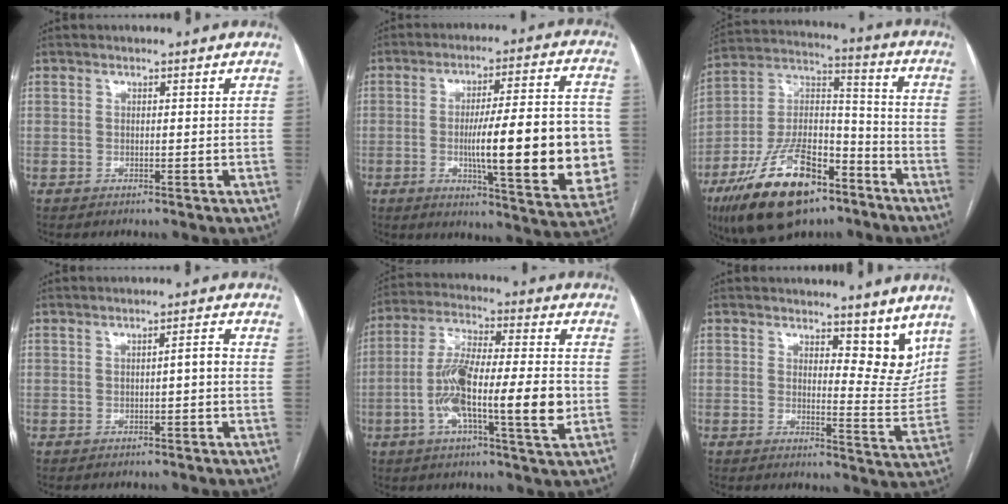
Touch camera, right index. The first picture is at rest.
{"total": 20.3, "force": [-2.6, 3.2, 19.9], "torque": [-0.243, 0.012, -0.024]}
{"total": 21.1, "force": [-13.0, 8.9, 13.9], "torque": [-0.279, 0.010, -0.223]}
{"total": 1.8, "force": [-0.4, 0.1, 1.7], "torque": [-0.022, 0.005, -0.005]}
{"total": 15.1, "force": [-3.1, 2.0, 14.7], "torque": [-0.270, 0.007, -0.053]}
{"total": 6.5, "force": [4.8, 2.5, 3.6], "torque": [-0.034, -0.021, 0.063]}